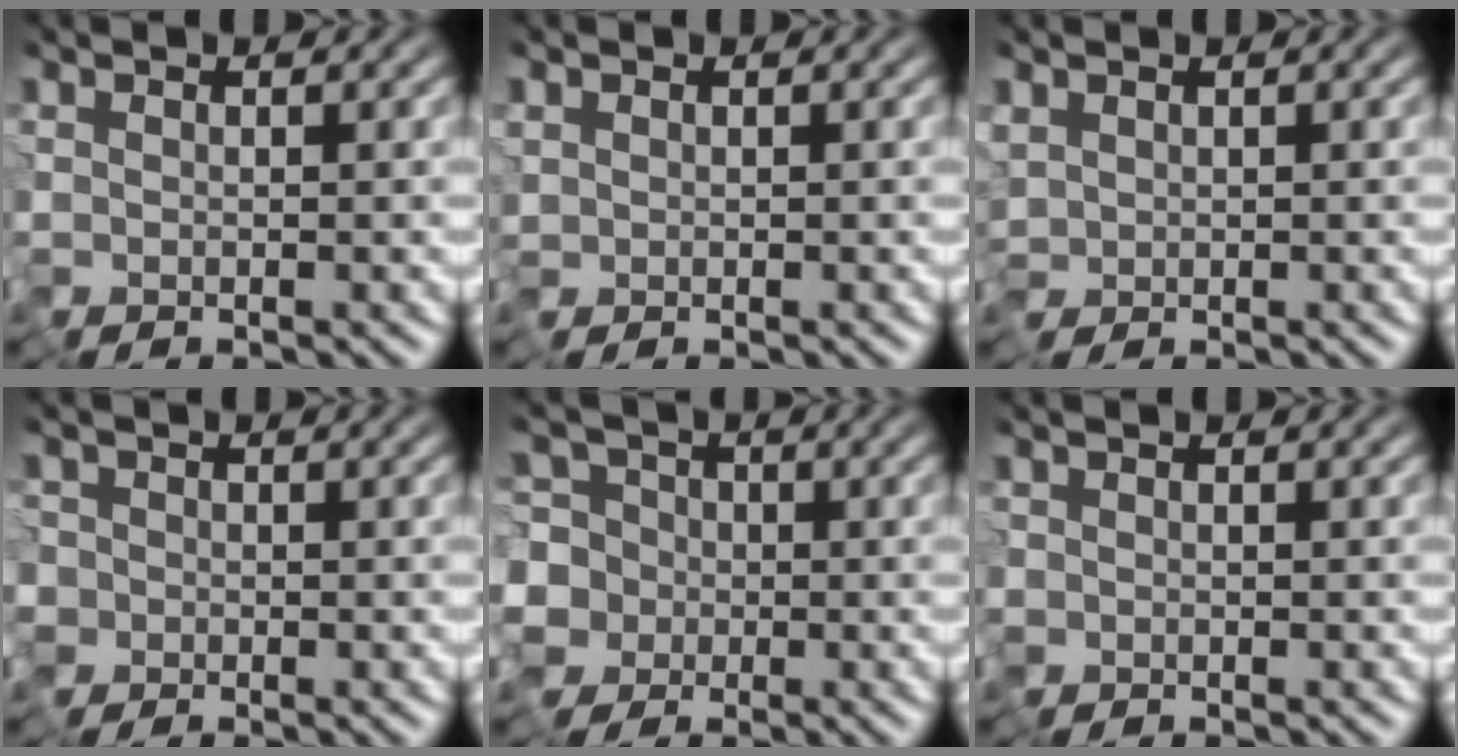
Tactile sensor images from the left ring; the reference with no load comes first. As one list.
[{"total": 0.6, "force": [-0.2, 0.5, 0.0], "torque": [-0.001, -0.002, -0.005]}, {"total": 1.3, "force": [0.1, 1.1, 0.6], "torque": [-0.017, -0.001, 0.001]}, {"total": 1.8, "force": [-0.9, 1.5, -0.3], "torque": [0.005, -0.009, -0.022]}, {"total": 7.0, "force": [-0.5, 6.6, 2.3], "torque": [-0.038, 0.026, -0.065]}, {"total": 0.6, "force": [-0.3, 0.5, 0.0], "torque": [0.001, -0.001, -0.007]}]